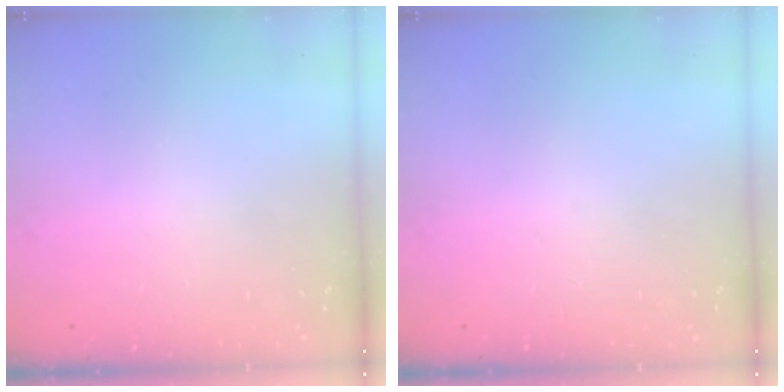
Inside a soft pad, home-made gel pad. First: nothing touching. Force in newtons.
{"total": 0.0}